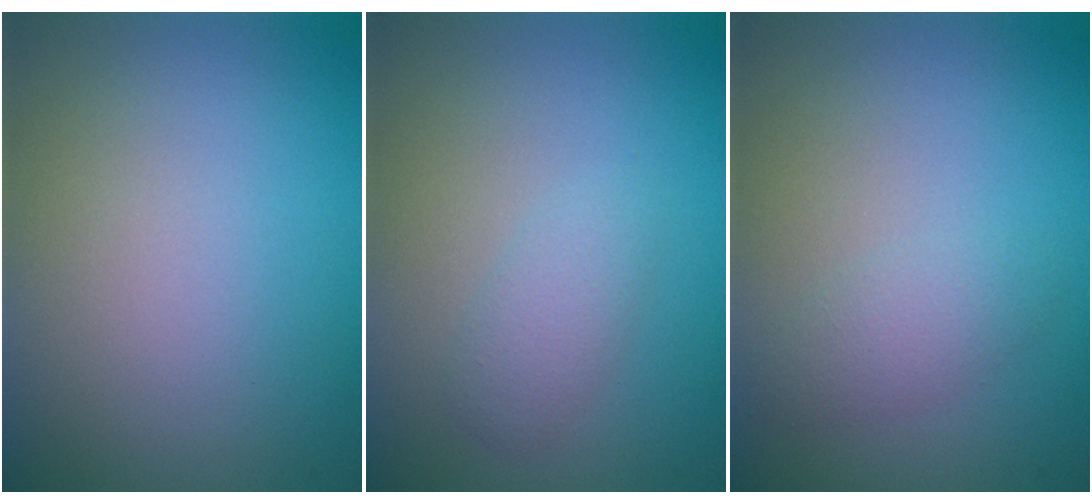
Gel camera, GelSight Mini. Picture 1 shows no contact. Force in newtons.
{"total": 1.8, "press": 1.8, "slide": 0.2}
{"total": 1.7, "press": 1.7, "slide": 0.0}